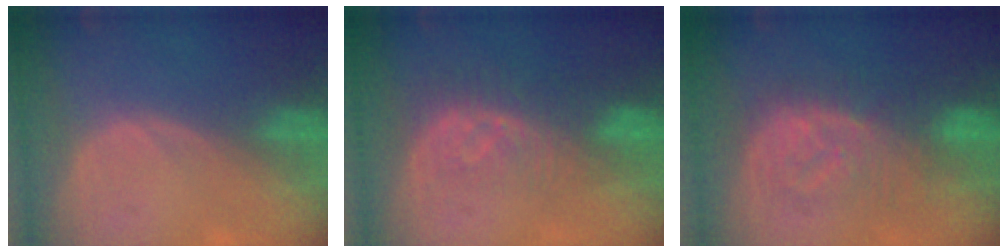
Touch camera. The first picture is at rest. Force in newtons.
{"total": 8.4, "press": 7.4, "slide": 3.9}
{"total": 8.5, "press": 8.5, "slide": 0.2}